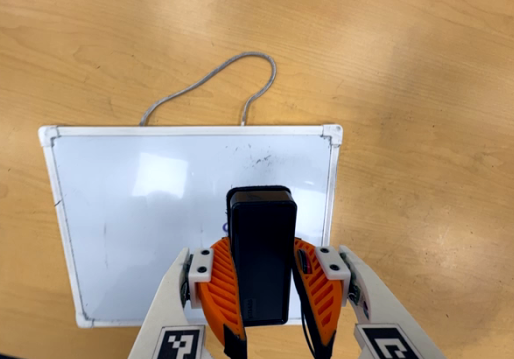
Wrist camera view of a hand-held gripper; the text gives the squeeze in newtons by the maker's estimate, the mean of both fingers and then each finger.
{"total": 7.0, "left": 6.0, "right": 7.9}